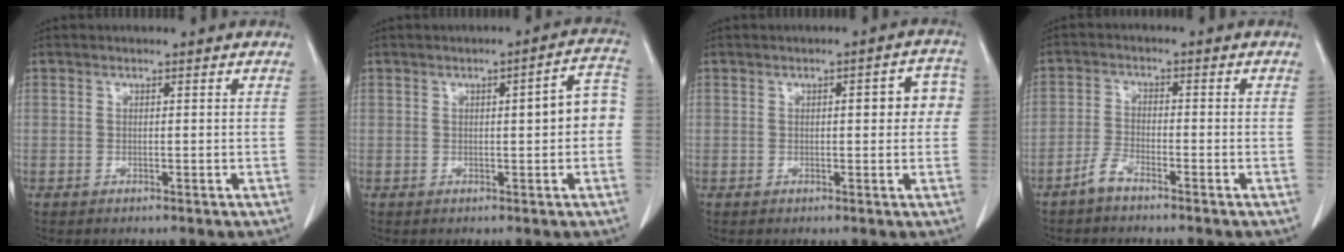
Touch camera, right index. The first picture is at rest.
{"total": 5.6, "force": [0.0, 1.2, 5.5], "torque": [-0.067, 0.024, -0.003]}
{"total": 4.9, "force": [0.6, 1.7, 4.5], "torque": [-0.047, 0.018, 0.003]}
{"total": 2.9, "force": [-2.5, 0.6, 1.4], "torque": [-0.035, -0.001, -0.050]}